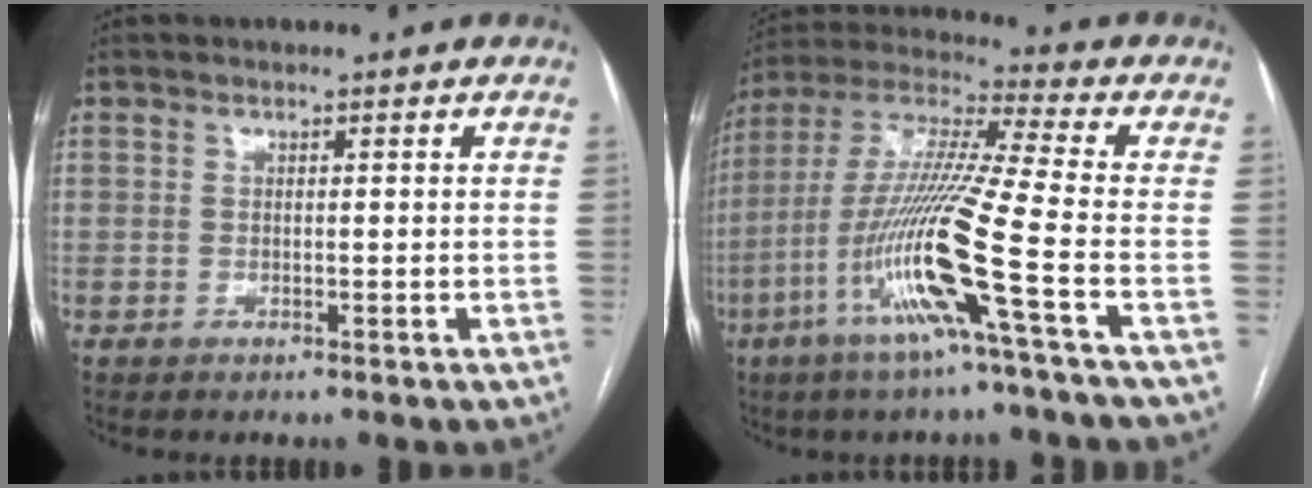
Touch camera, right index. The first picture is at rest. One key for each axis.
{"total": 16.7, "fx": -6.3, "fy": -1.5, "fz": 15.4, "tx": -0.318, "ty": -0.015, "tz": -0.126}